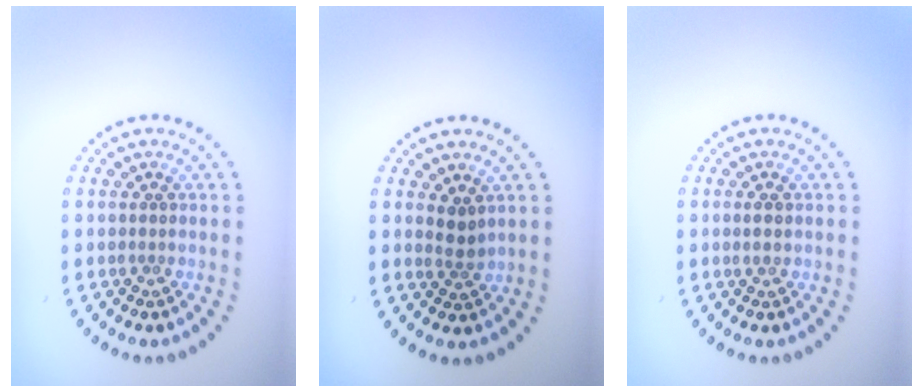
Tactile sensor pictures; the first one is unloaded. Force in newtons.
{"total": 1.4, "press": 1.1, "slide": 0.9}
{"total": 1.0, "press": 0.9, "slide": 0.4}